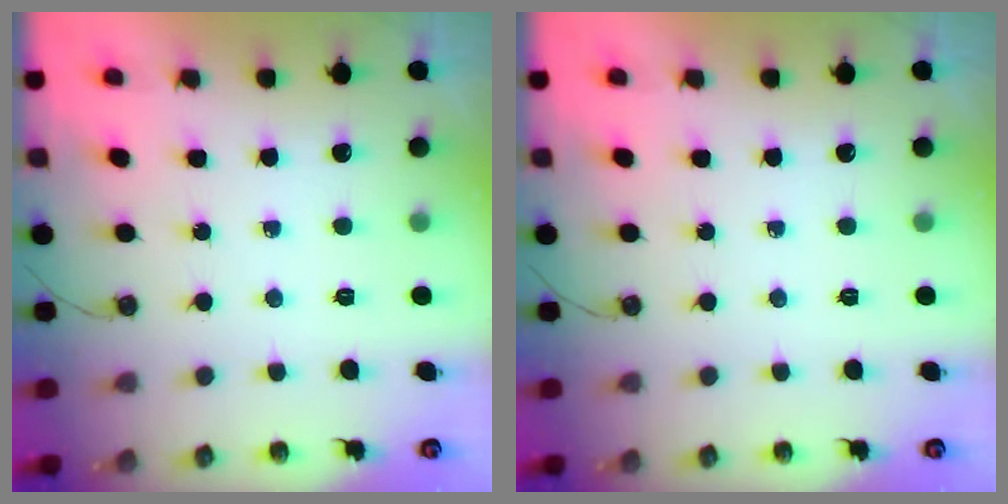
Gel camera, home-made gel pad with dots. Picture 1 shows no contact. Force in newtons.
{"total": 0.0}